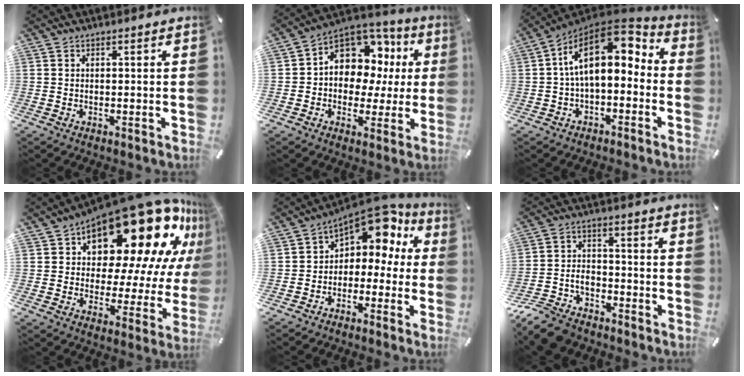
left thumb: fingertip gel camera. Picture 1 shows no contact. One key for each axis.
{"total": 12.2, "fx": 3.9, "fy": 9.9, "fz": 6.0, "tx": -0.103, "ty": -0.033, "tz": 0.076}
{"total": 15.4, "fx": 3.4, "fy": 8.9, "fz": 12.0, "tx": -0.214, "ty": -0.026, "tz": 0.055}
{"total": 24.8, "fx": 16.5, "fy": 11.4, "fz": 14.6, "tx": -0.208, "ty": -0.124, "tz": 0.278}
{"total": 9.6, "fx": 5.9, "fy": 6.2, "fz": 4.4, "tx": -0.073, "ty": -0.048, "tz": 0.105}
{"total": 9.7, "fx": -7.7, "fy": 4.8, "fz": 3.2, "tx": -0.062, "ty": 0.037, "tz": -0.148}